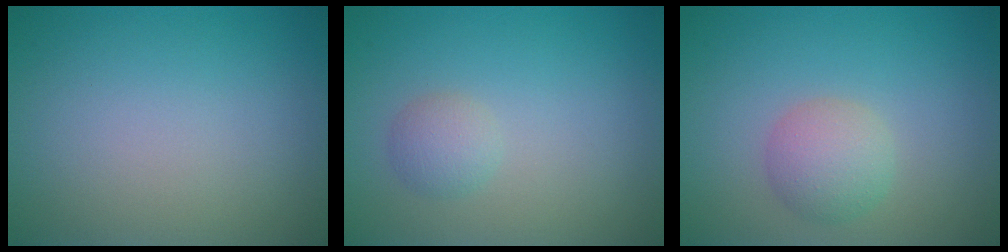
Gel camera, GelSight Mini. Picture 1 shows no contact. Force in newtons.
{"total": 1.6, "press": 1.6, "slide": 0.0}
{"total": 2.9, "press": 2.9, "slide": 0.0}